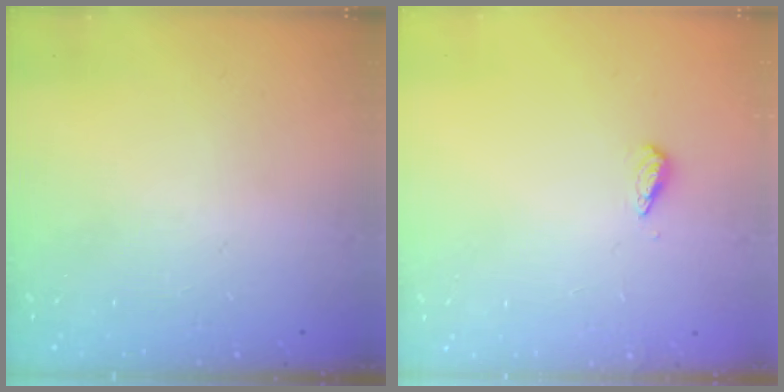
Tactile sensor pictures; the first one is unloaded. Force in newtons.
{"total": 2.7, "press": 2.6, "slide": 0.4}